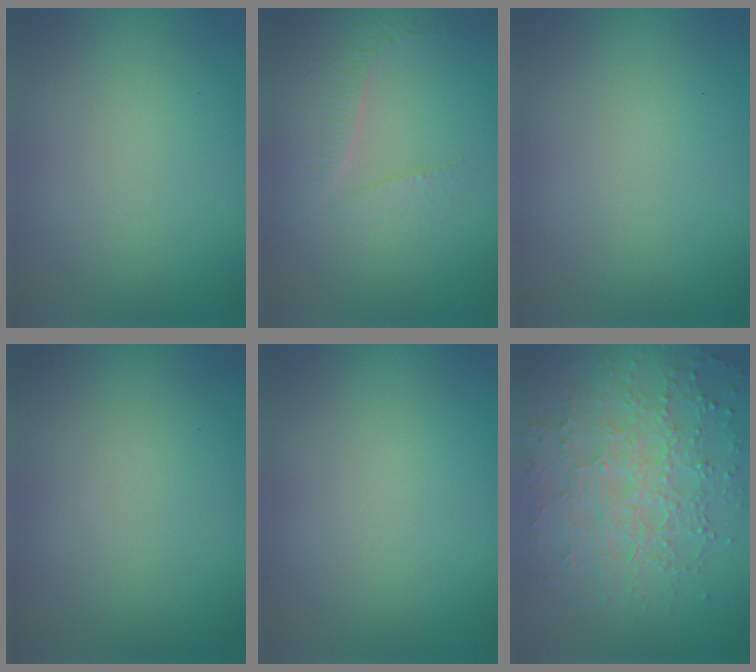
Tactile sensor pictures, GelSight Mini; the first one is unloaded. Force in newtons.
{"total": 4.3, "press": 3.1, "slide": 2.9}
{"total": 0.0}
{"total": 1.1, "press": 1.1, "slide": 0.3}
{"total": 0.0}
{"total": 7.6, "press": 5.6, "slide": 5.2}